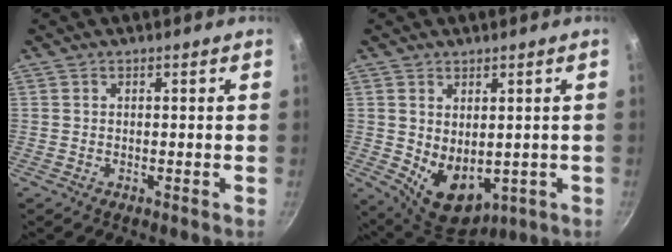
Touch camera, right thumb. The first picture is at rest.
{"total": 10.1, "force": [-0.2, 6.9, 7.4], "torque": [-0.090, -0.023, 0.022]}